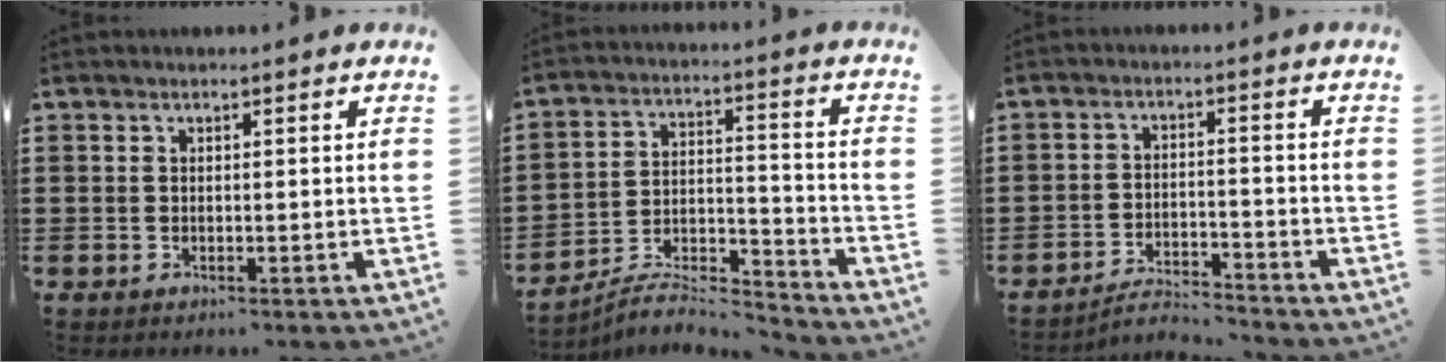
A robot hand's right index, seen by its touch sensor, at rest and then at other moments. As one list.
[{"total": 6.7, "force": [-6.4, 0.8, 1.9], "torque": [-0.037, -0.001, -0.127]}, {"total": 3.7, "force": [-3.7, 0.0, 0.5], "torque": [-0.015, 0.001, -0.077]}]